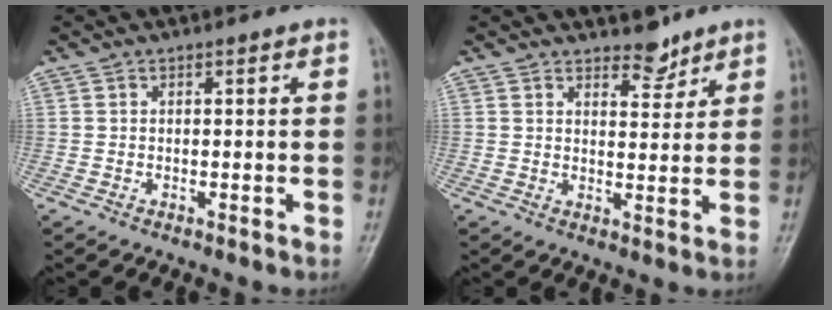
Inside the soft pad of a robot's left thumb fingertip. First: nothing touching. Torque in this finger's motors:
{"motor_torque": [-0.21, -0.07, -0.40, -0.01, 0.04]}